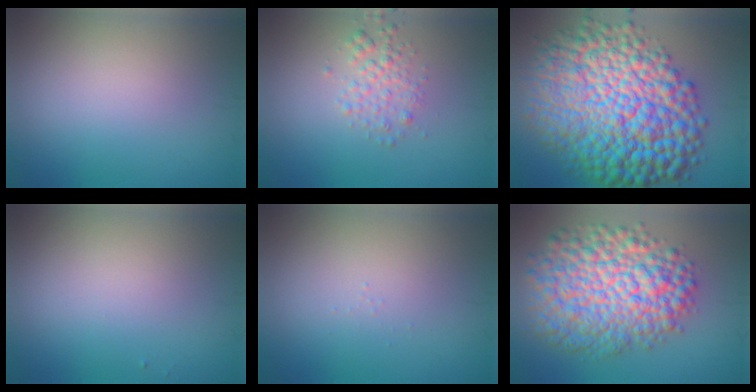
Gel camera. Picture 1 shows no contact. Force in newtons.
{"total": 2.1, "press": 2.1, "slide": 0.1}
{"total": 16.1, "press": 16.1, "slide": 0.1}
{"total": 0.0}
{"total": 0.0}
{"total": 9.9, "press": 9.9, "slide": 0.3}